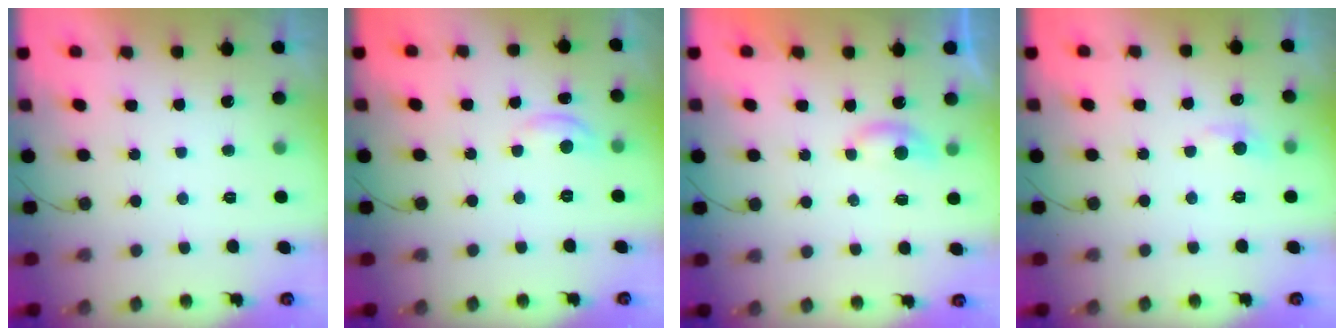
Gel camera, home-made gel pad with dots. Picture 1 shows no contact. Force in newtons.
{"total": 4.6, "press": 4.6, "slide": 0.2}
{"total": 3.3, "press": 3.2, "slide": 0.3}
{"total": 6.9, "press": 6.9, "slide": 0.8}